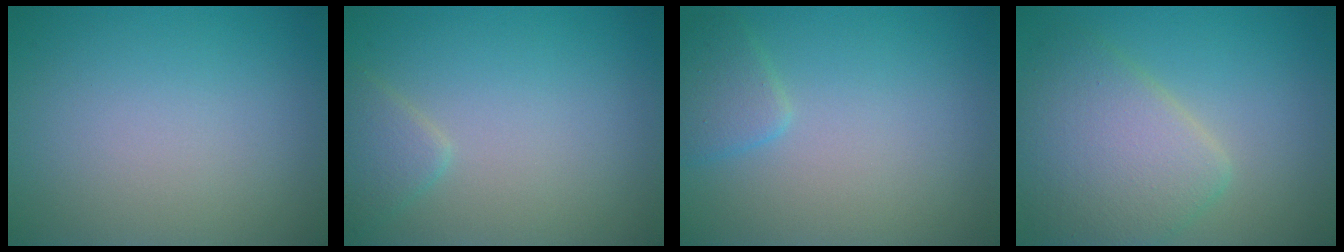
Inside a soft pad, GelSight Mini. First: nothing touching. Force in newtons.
{"total": 1.8, "press": 1.8, "slide": 0.1}
{"total": 1.9, "press": 1.9, "slide": 0.1}
{"total": 6.0, "press": 5.9, "slide": 0.4}